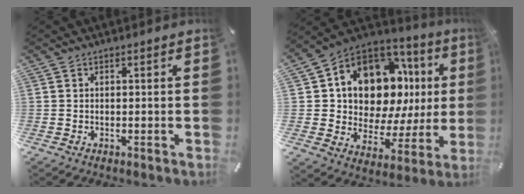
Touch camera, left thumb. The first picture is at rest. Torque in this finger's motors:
{"motor_torque": [1.16, 1.99, 1.15, 0.52, 0.25]}